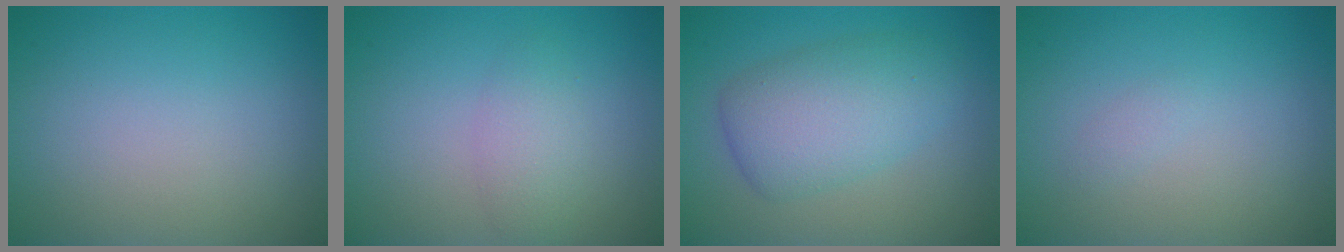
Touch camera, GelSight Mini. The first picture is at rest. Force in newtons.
{"total": 2.1, "press": 2.1, "slide": 0.1}
{"total": 5.5, "press": 5.5, "slide": 0.2}
{"total": 0.6, "press": 0.6, "slide": 0.0}